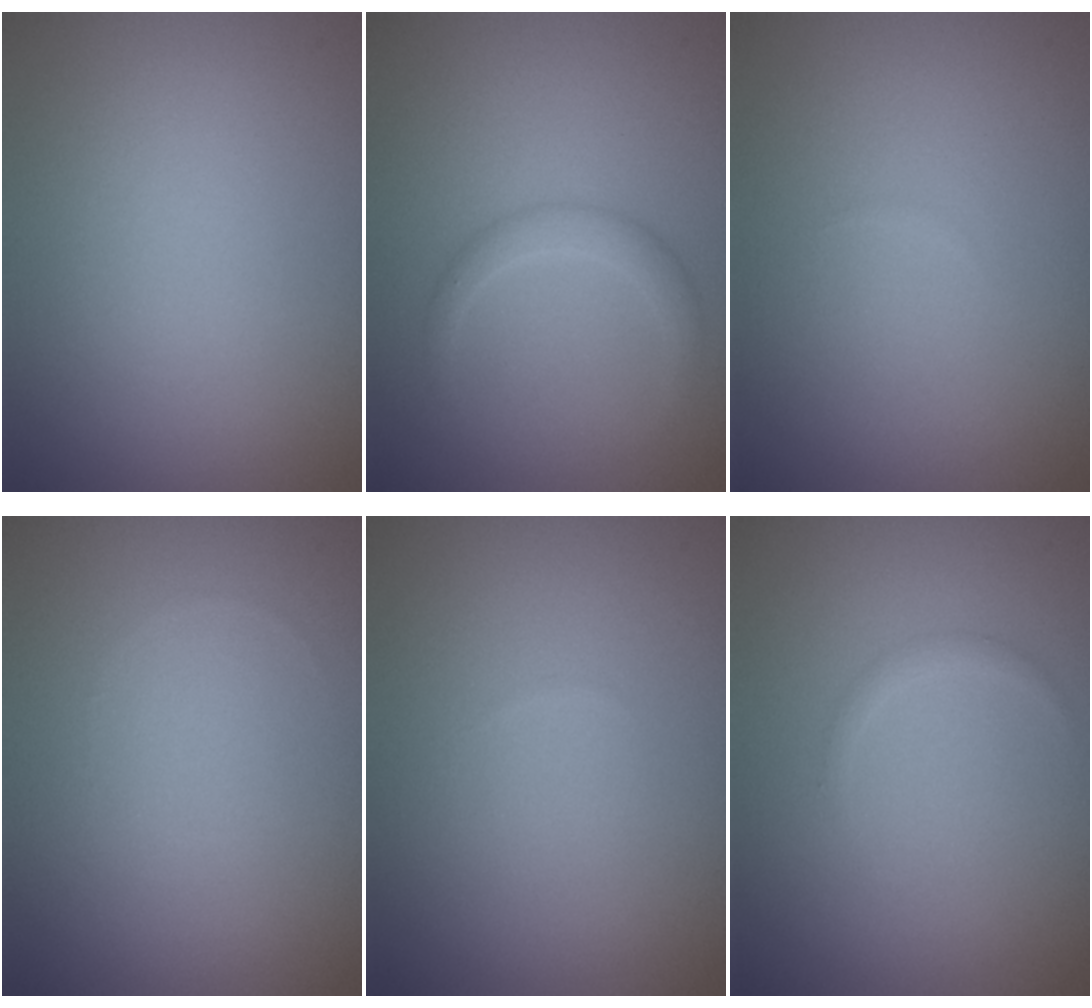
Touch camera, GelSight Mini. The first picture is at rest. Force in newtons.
{"total": 1.5, "press": 1.5, "slide": 0.0}
{"total": 0.0}
{"total": 0.0}
{"total": 0.0}
{"total": 0.6, "press": 0.6, "slide": 0.0}